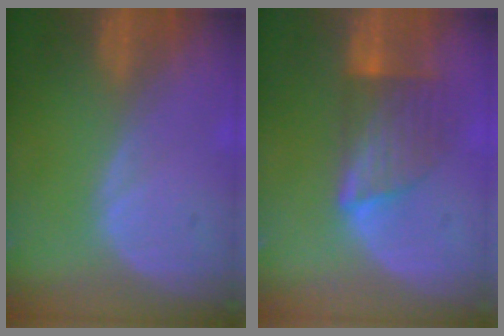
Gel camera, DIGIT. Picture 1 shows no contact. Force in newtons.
{"total": 6.9, "press": 6.5, "slide": 2.2}